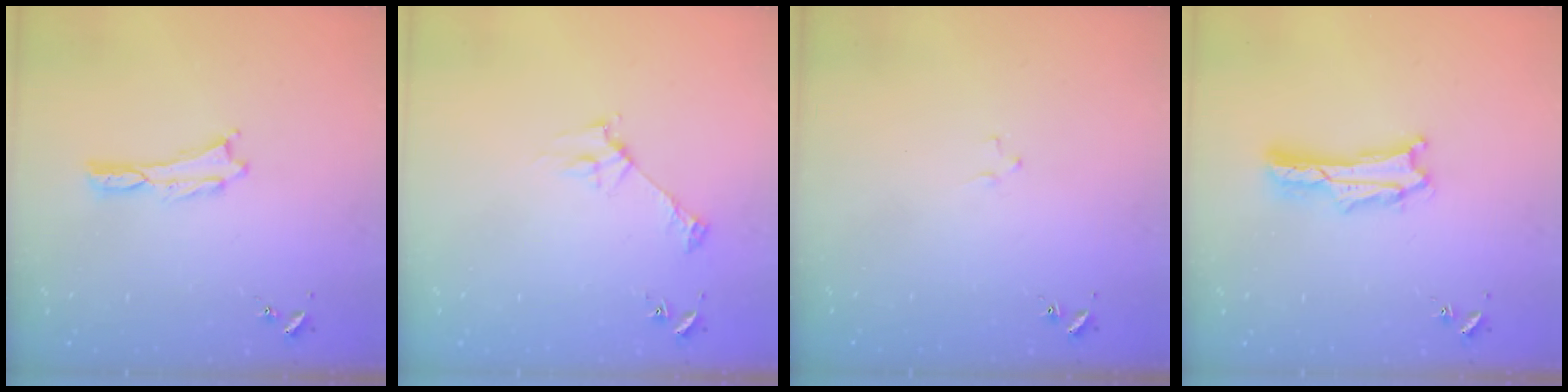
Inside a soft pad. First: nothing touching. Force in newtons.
{"total": 2.8, "press": 2.8, "slide": 0.3}
{"total": 1.2, "press": 1.2, "slide": 0.2}
{"total": 2.0, "press": 2.0, "slide": 0.3}